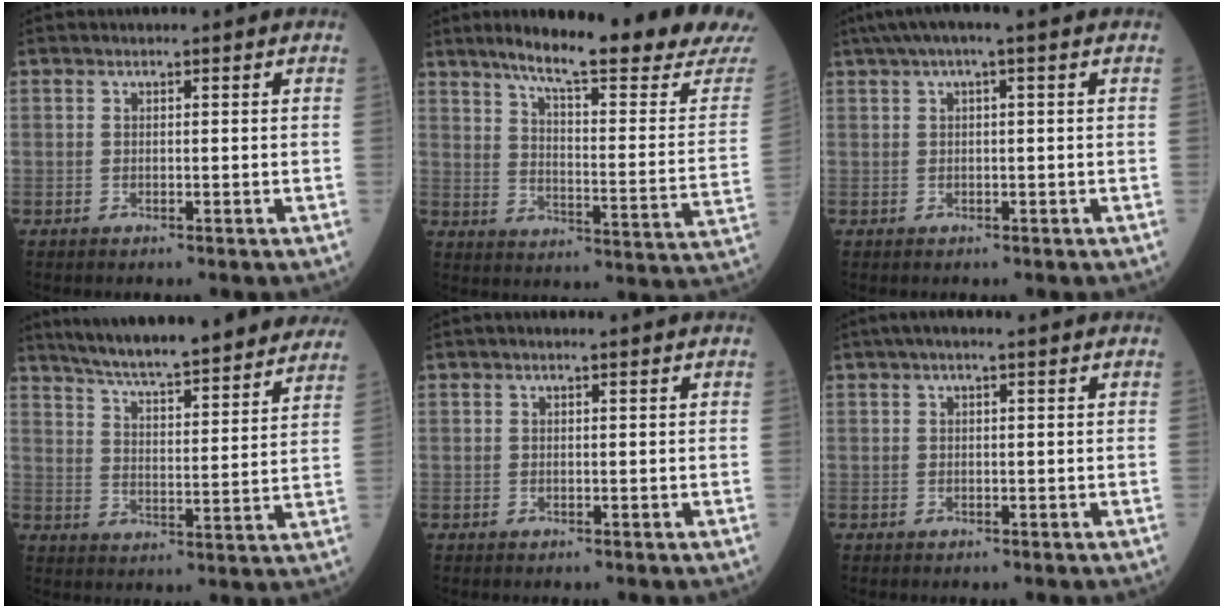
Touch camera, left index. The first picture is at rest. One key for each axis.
{"total": 22.8, "fx": 19.7, "fy": 0.1, "fz": 11.4, "tx": -0.161, "ty": -0.071, "tz": 0.258}
{"total": 4.7, "fx": 2.7, "fy": 0.2, "fz": 3.8, "tx": -0.072, "ty": 0.035, "tz": 0.048}
{"total": 25.5, "fx": 22.6, "fy": 2.8, "fz": 11.5, "tx": -0.177, "ty": -0.009, "tz": 0.301}
{"total": 1.5, "fx": 1.1, "fy": 0.1, "fz": 1.1, "tx": -0.019, "ty": 0.013, "tz": 0.016}
{"total": 3.7, "fx": 2.6, "fy": 0.3, "fz": 2.6, "tx": -0.046, "ty": 0.033, "tz": 0.041}